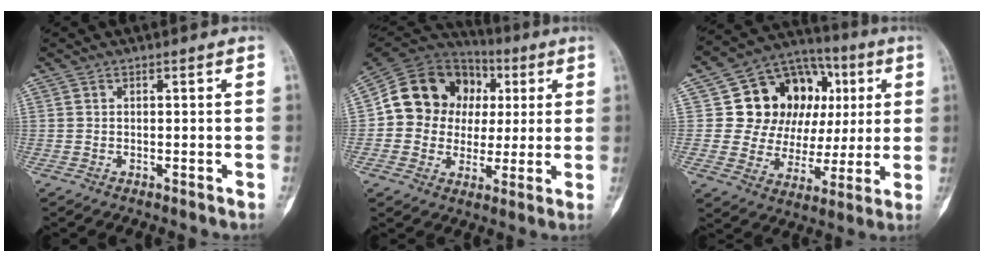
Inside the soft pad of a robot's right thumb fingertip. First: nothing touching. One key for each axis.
{"total": 17.1, "fx": 2.6, "fy": 15.0, "fz": 7.9, "tx": -0.096, "ty": 0.032, "tz": 0.047}
{"total": 19.5, "fx": 4.3, "fy": 15.2, "fz": 11.4, "tx": -0.110, "ty": 0.026, "tz": 0.079}